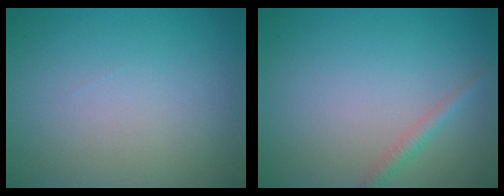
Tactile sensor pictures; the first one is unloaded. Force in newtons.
{"total": 1.3, "press": 1.3, "slide": 0.0}